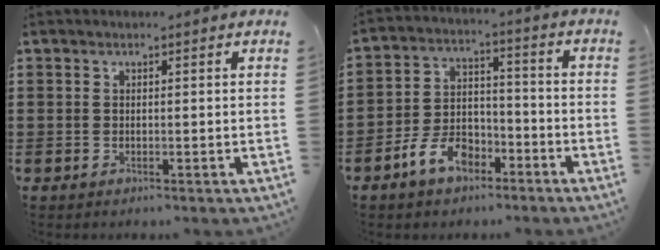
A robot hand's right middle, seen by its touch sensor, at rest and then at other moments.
{"total": 7.3, "force": [-4.8, 3.9, 3.8], "torque": [-0.081, 0.020, -0.093]}